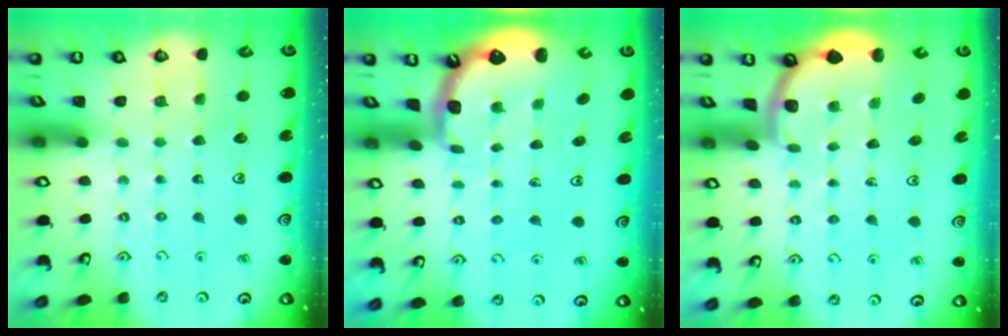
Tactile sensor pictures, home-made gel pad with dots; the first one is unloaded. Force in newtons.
{"total": 1.0, "press": 1.0, "slide": 0.2}
{"total": 1.5, "press": 1.5, "slide": 0.0}